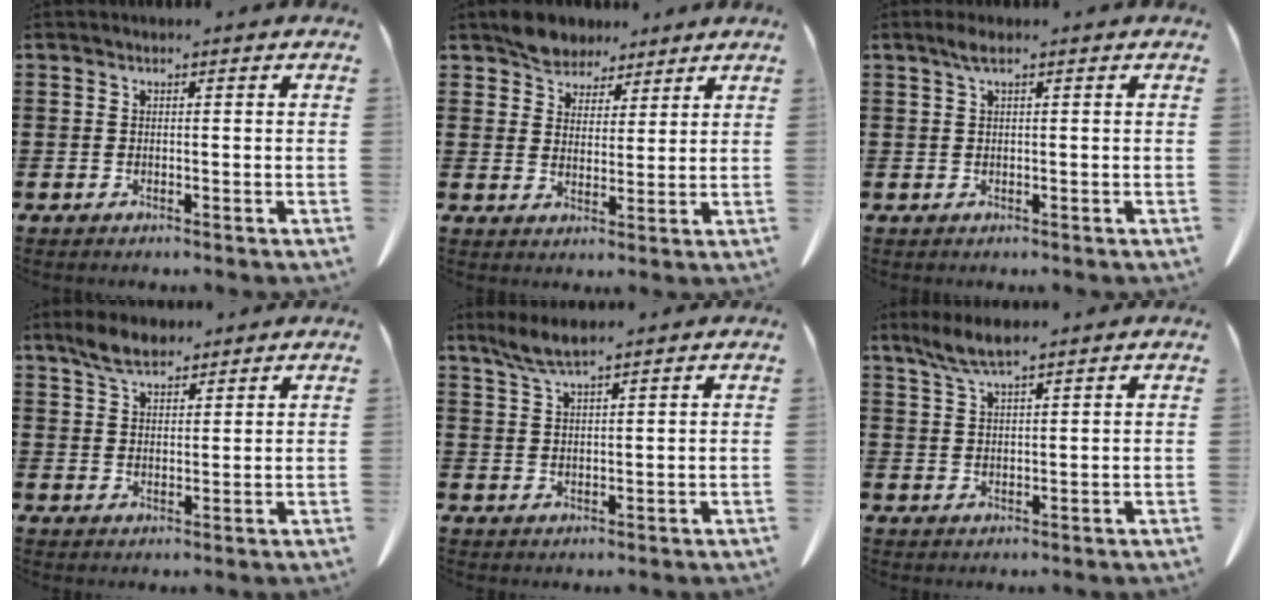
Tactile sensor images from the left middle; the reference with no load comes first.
{"total": 5.1, "force": [4.5, 2.5, 0.6], "torque": [-0.031, -0.003, 0.087]}
{"total": 1.5, "force": [0.6, 0.1, 1.4], "torque": [-0.029, 0.000, 0.011]}
{"total": 4.8, "force": [3.8, 1.9, 2.2], "torque": [-0.054, 0.001, 0.072]}
{"total": 4.0, "force": [3.0, 0.4, 2.6], "torque": [-0.060, -0.001, 0.055]}
{"total": 4.7, "force": [3.3, 0.6, 3.2], "torque": [-0.071, -0.001, 0.061]}